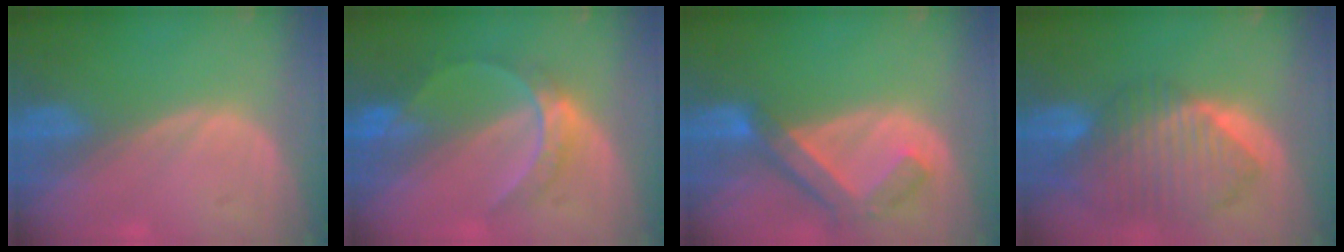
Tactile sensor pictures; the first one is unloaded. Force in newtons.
{"total": 6.3, "press": 5.4, "slide": 3.2}
{"total": 7.1, "press": 6.2, "slide": 3.5}
{"total": 10.5, "press": 9.1, "slide": 5.2}